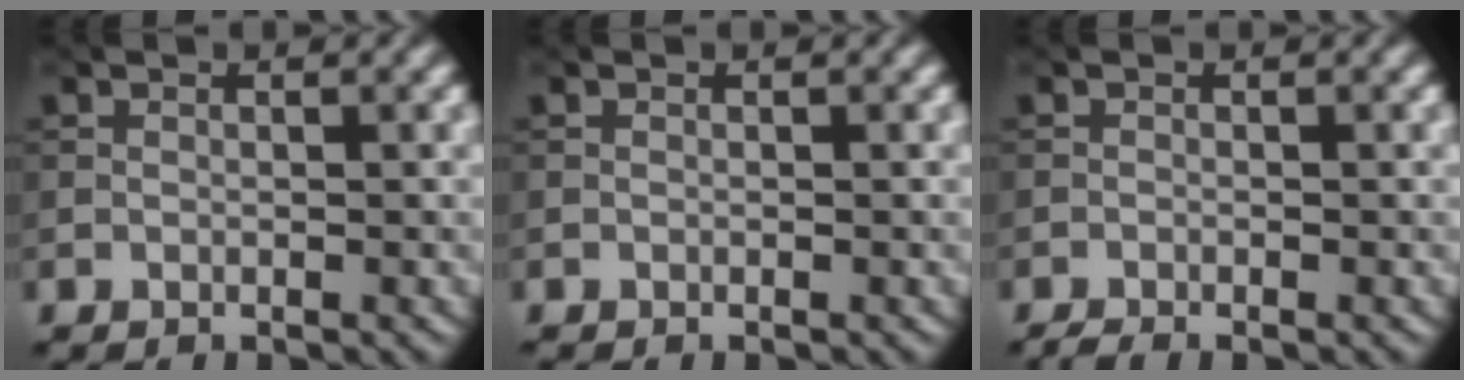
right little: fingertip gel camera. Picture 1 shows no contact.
{"total": 0.0}
{"total": 0.9, "force": [-0.9, 0.0, 0.3], "torque": [-0.002, -0.003, -0.021]}